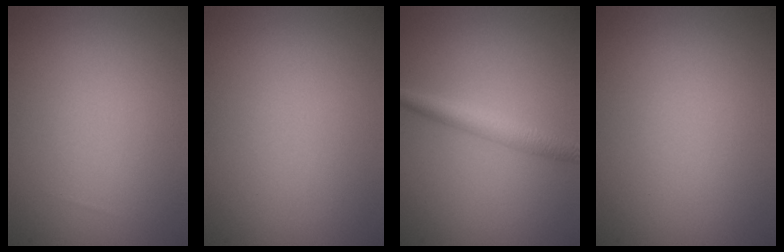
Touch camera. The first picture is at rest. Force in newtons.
{"total": 0.0}
{"total": 2.4, "press": 2.4, "slide": 0.0}
{"total": 0.0}